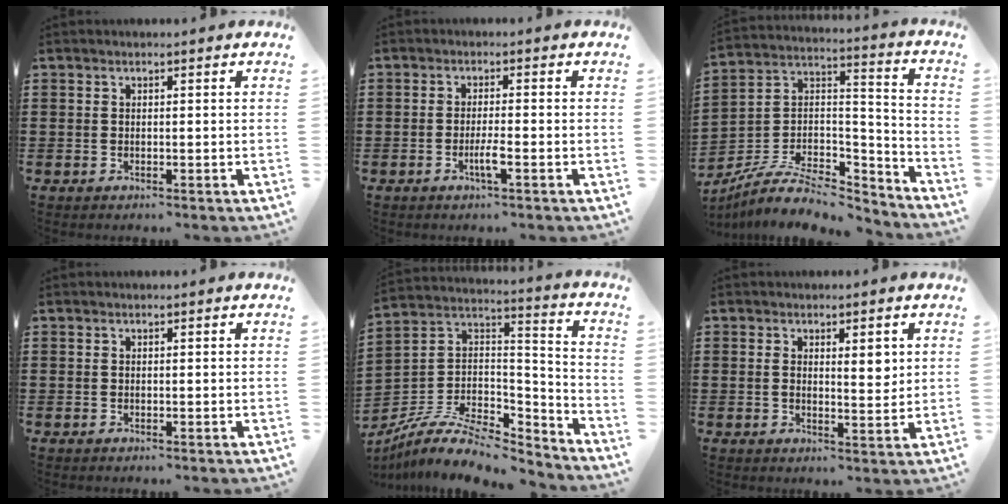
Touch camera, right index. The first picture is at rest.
{"total": 2.9, "force": [-1.4, 0.1, 2.6], "torque": [-0.052, -0.006, -0.027]}
{"total": 8.5, "force": [-6.2, 3.7, 4.4], "torque": [-0.093, 0.011, -0.121]}
{"total": 0.0}
{"total": 10.1, "force": [-7.4, 4.5, 5.2], "torque": [-0.101, 0.018, -0.138]}
{"total": 3.3, "force": [1.1, 1.2, 2.9], "torque": [-0.043, -0.003, 0.014]}